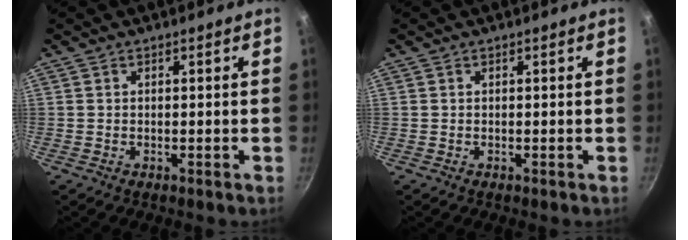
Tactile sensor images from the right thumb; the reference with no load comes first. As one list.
[{"total": 0.0}]